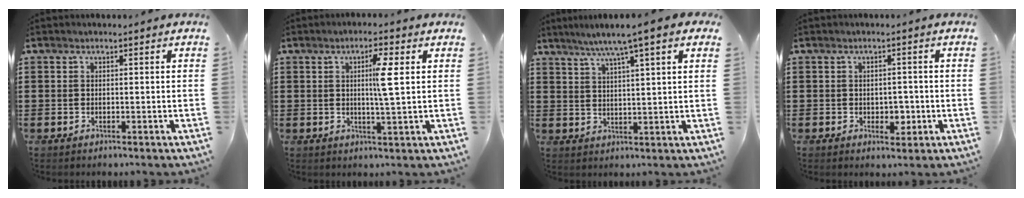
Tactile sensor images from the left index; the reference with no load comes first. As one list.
[{"total": 5.3, "force": [1.4, 0.4, 5.1], "torque": [-0.092, -0.002, 0.017]}, {"total": 6.1, "force": [4.4, 0.1, 4.3], "torque": [-0.095, -0.009, 0.072]}, {"total": 2.6, "force": [-0.5, 1.9, 1.8], "torque": [-0.028, 0.001, -0.013]}]